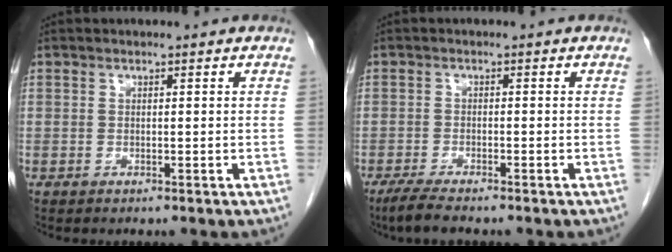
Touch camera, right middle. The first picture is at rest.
{"total": 3.8, "force": [-3.1, 0.4, 2.2], "torque": [-0.048, -0.010, -0.054]}